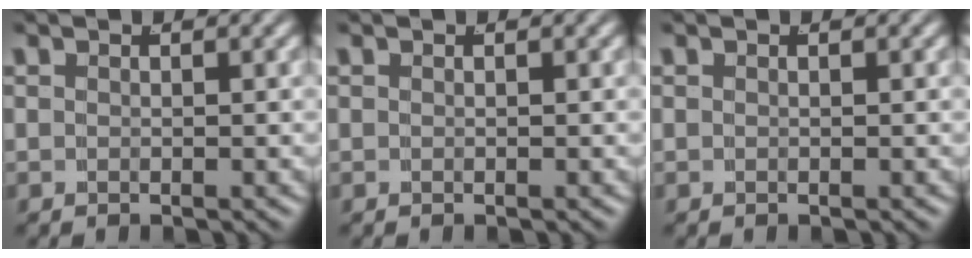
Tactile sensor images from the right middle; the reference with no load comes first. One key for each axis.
{"total": 0.0}
{"total": 0.0}